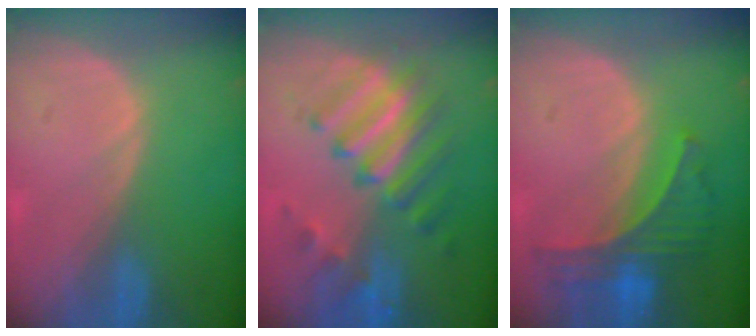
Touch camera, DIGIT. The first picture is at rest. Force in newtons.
{"total": 9.3, "press": 8.6, "slide": 3.6}
{"total": 7.2, "press": 6.4, "slide": 3.3}